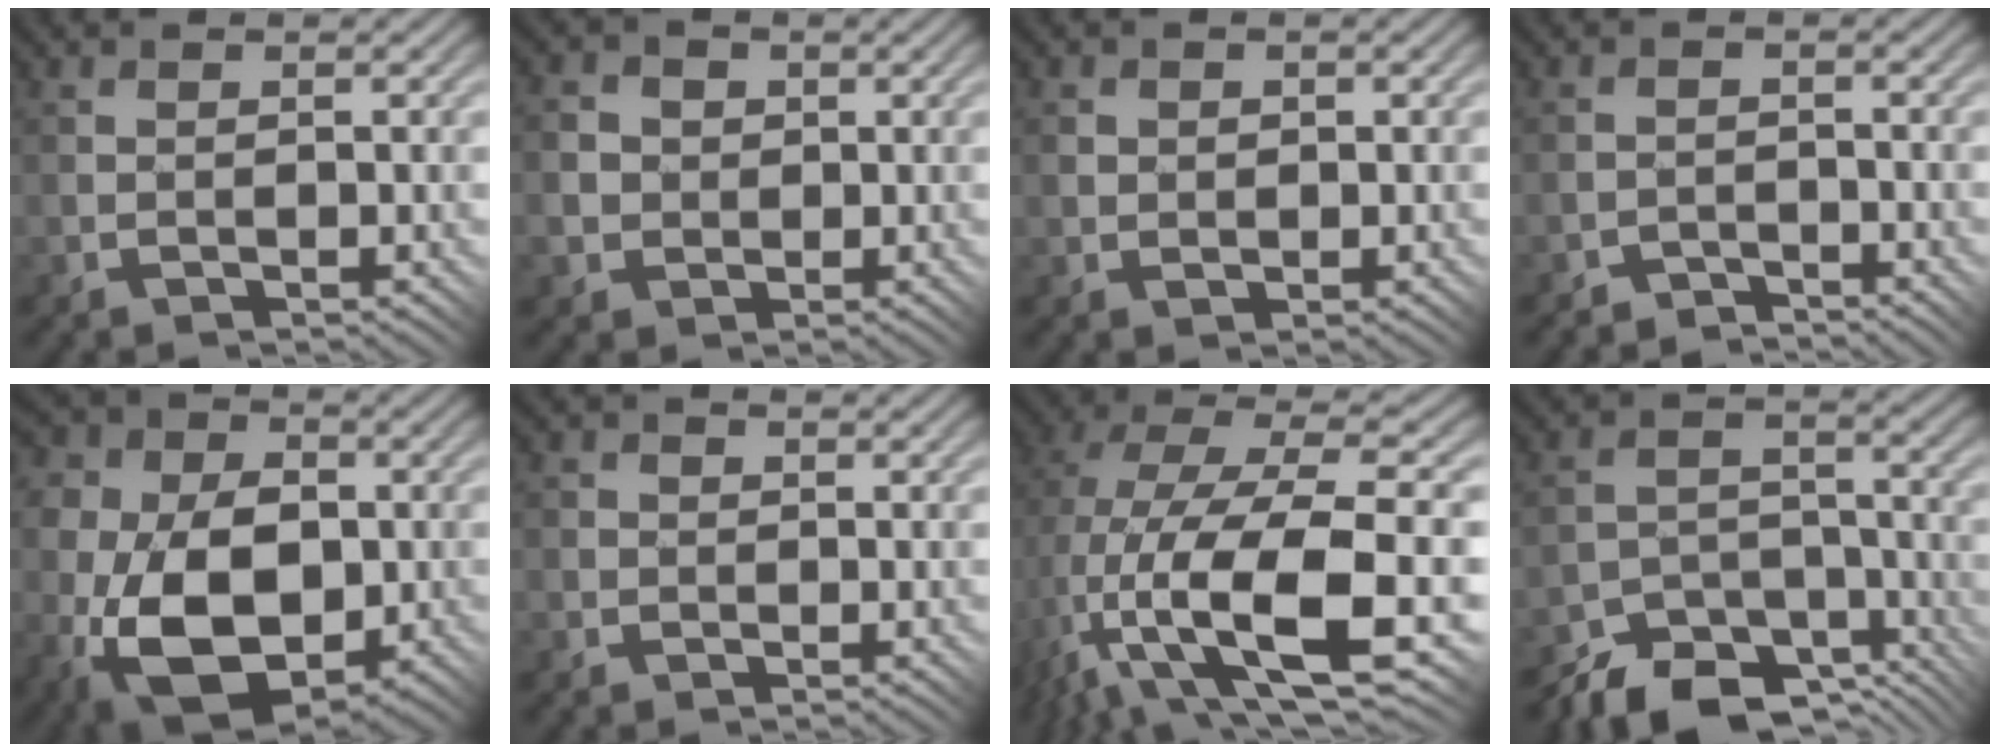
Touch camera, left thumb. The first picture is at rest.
{"total": 5.1, "force": [0.6, 4.9, 1.3], "torque": [-0.044, 0.007, -0.006]}
{"total": 1.9, "force": [0.5, 1.7, 0.7], "torque": [-0.018, 0.002, 0.005]}
{"total": 1.9, "force": [-1.8, -0.1, -0.6], "torque": [0.021, 0.012, -0.039]}
{"total": 16.9, "force": [-4.1, 12.3, 10.8], "torque": [-0.208, -0.026, -0.086]}
{"total": 3.2, "force": [0.3, 3.1, 0.5], "torque": [-0.002, 0.016, -0.013]}
{"total": 13.5, "force": [-2.7, 4.9, 12.3], "torque": [-0.254, 0.005, -0.042]}
{"total": 9.0, "force": [-7.5, 3.8, 3.3], "torque": [-0.051, -0.005, -0.123]}